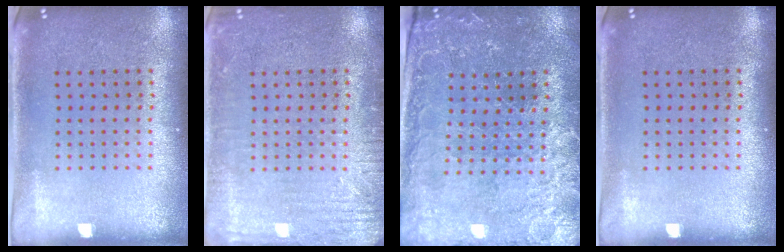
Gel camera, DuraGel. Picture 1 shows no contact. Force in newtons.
{"total": 3.0, "press": 3.0, "slide": 0.3}
{"total": 1.2, "press": 1.2, "slide": 0.4}
{"total": 0.0}